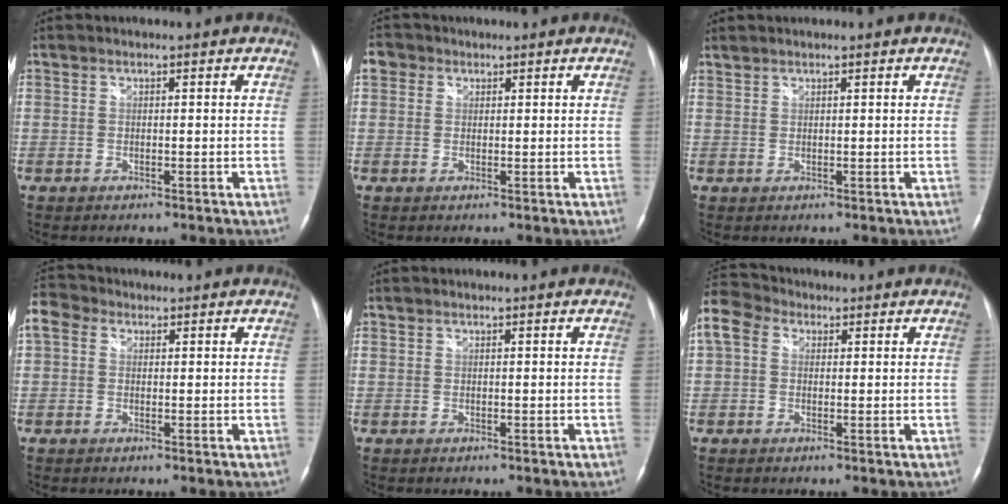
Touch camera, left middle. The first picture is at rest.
{"total": 2.7, "force": [1.3, 2.3, 0.7], "torque": [-0.013, 0.015, 0.021]}
{"total": 0.9, "force": [0.9, 0.0, 0.0], "torque": [-0.008, 0.008, 0.025]}
{"total": 4.8, "force": [1.8, 3.7, 2.6], "torque": [-0.068, 0.032, 0.034]}
{"total": 0.0}
{"total": 14.3, "force": [5.6, 11.0, 7.3], "torque": [-0.214, 0.074, 0.102]}